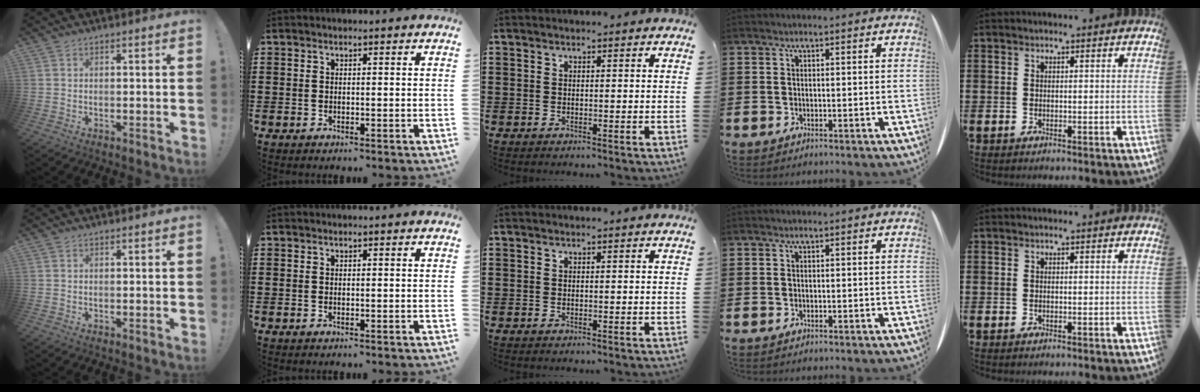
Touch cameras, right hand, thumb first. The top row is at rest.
{}